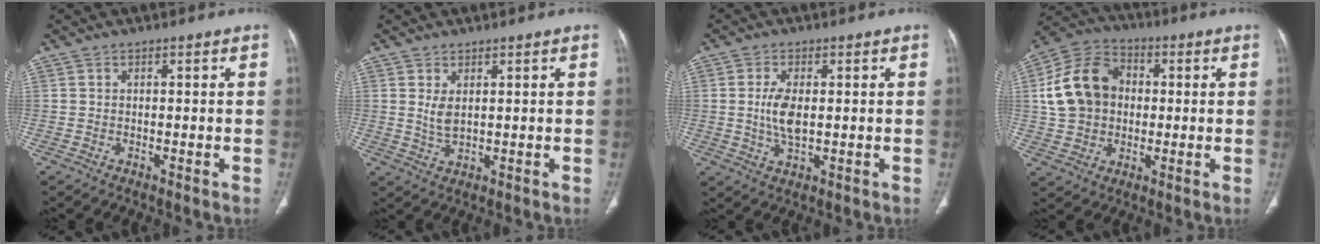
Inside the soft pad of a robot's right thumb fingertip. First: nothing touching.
{"total": 3.0, "force": [0.9, 1.4, 2.5], "torque": [-0.049, -0.011, 0.027]}
{"total": 5.7, "force": [0.3, 2.7, 5.0], "torque": [-0.105, -0.005, 0.008]}
{"total": 14.5, "force": [1.3, 11.6, 8.6], "torque": [-0.144, 0.024, 0.021]}